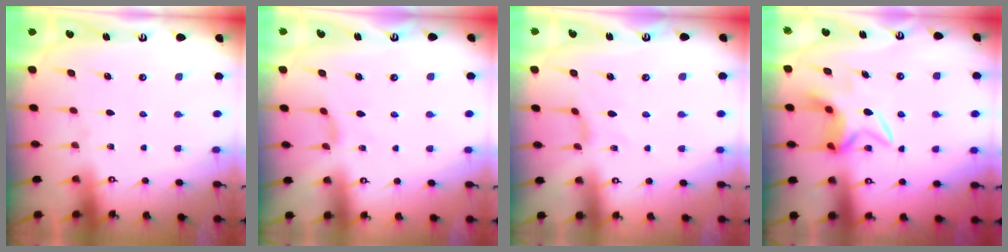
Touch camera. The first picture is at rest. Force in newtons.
{"total": 1.8, "press": 1.7, "slide": 0.5}
{"total": 0.0}
{"total": 6.4, "press": 6.3, "slide": 1.0}